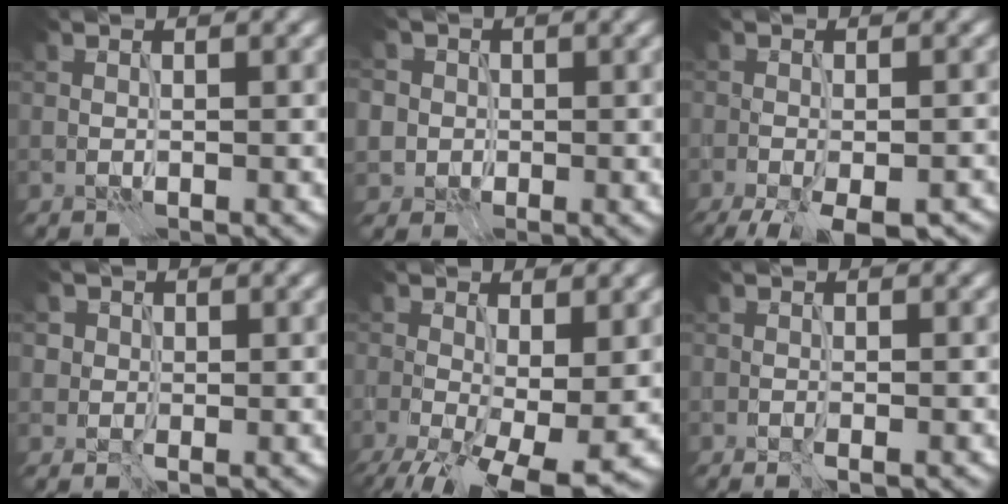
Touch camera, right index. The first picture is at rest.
{"total": 5.1, "force": [1.4, 4.7, 1.6], "torque": [-0.035, 0.020, 0.007]}
{"total": 7.8, "force": [-5.2, 2.7, 5.2], "torque": [-0.085, -0.032, -0.068]}
{"total": 1.6, "force": [0.4, 1.5, 0.4], "torque": [-0.003, 0.000, 0.003]}
{"total": 10.0, "force": [-3.1, 4.6, 8.3], "torque": [-0.150, -0.031, -0.041]}
{"total": 0.6, "force": [-0.4, -0.1, 0.5], "torque": [-0.007, -0.005, -0.008]}